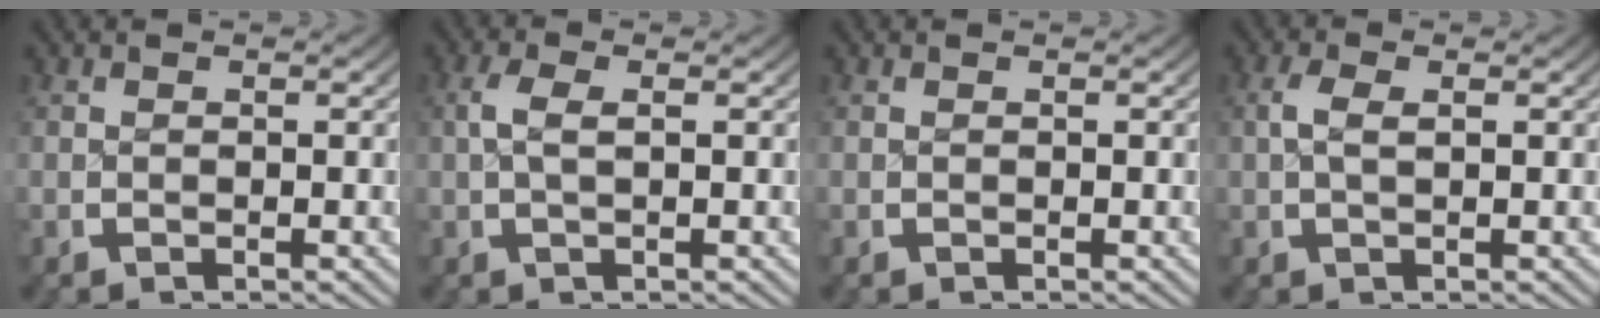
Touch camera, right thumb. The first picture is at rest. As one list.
[{"total": 2.0, "force": [0.5, 0.7, 1.8], "torque": [-0.042, 0.003, 0.010]}, {"total": 0.0}, {"total": 1.7, "force": [0.5, 0.6, 1.5], "torque": [-0.033, 0.002, 0.011]}]